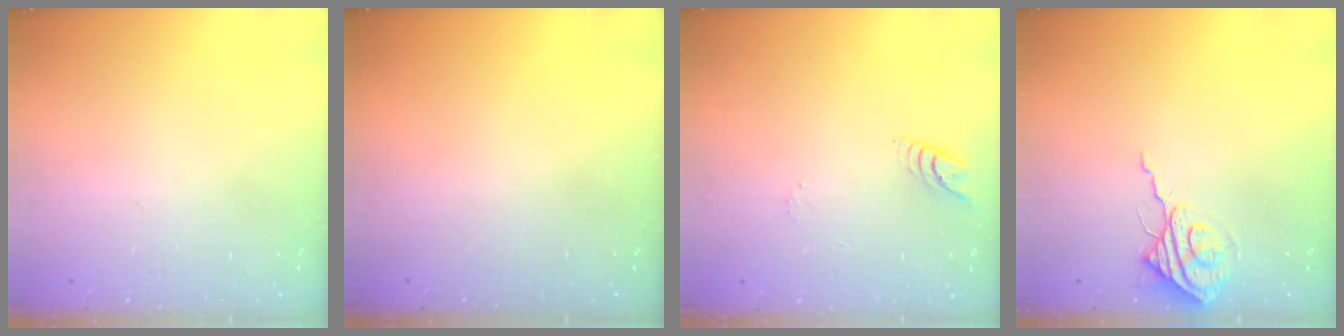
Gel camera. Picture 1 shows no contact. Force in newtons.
{"total": 0.0}
{"total": 6.2, "press": 6.2, "slide": 0.6}
{"total": 8.0, "press": 8.0, "slide": 0.3}